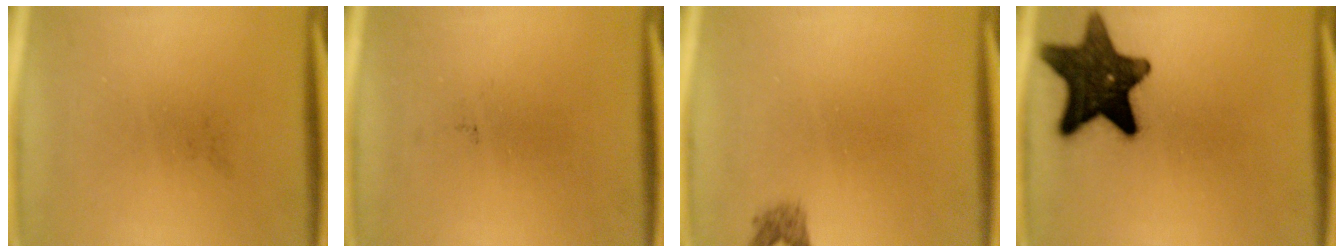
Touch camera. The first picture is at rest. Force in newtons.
{"total": 0.0}
{"total": 1.4}
{"total": 14.5}